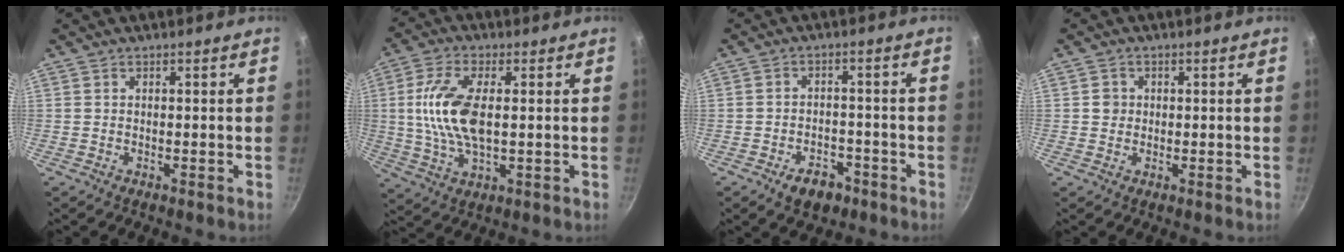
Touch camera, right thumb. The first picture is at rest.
{"total": 12.0, "force": [1.1, 5.5, 10.6], "torque": [-0.213, 0.002, 0.019]}
{"total": 6.4, "force": [-3.8, 4.1, 3.2], "torque": [-0.031, 0.029, -0.050]}
{"total": 2.0, "force": [0.2, 1.9, 0.6], "torque": [0.000, 0.006, 0.000]}